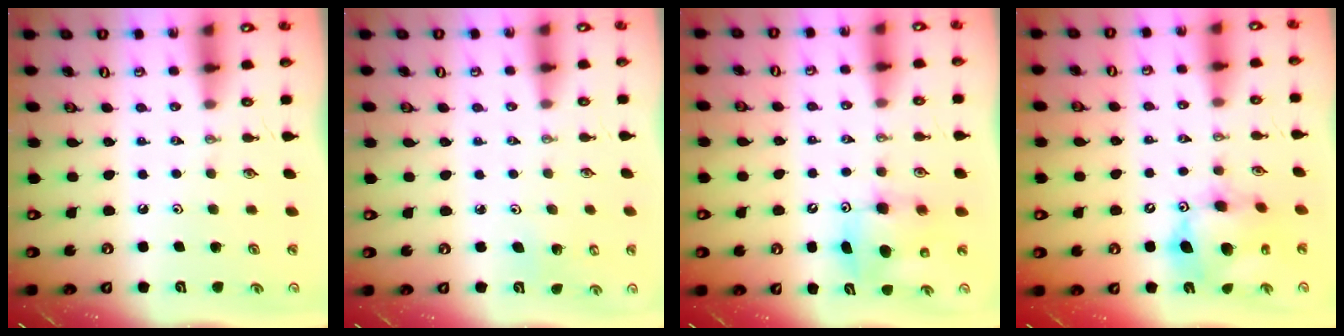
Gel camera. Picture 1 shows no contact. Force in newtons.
{"total": 2.8, "press": 2.7, "slide": 1.0}
{"total": 7.4, "press": 7.4, "slide": 0.6}
{"total": 13.2, "press": 13.1, "slide": 1.4}